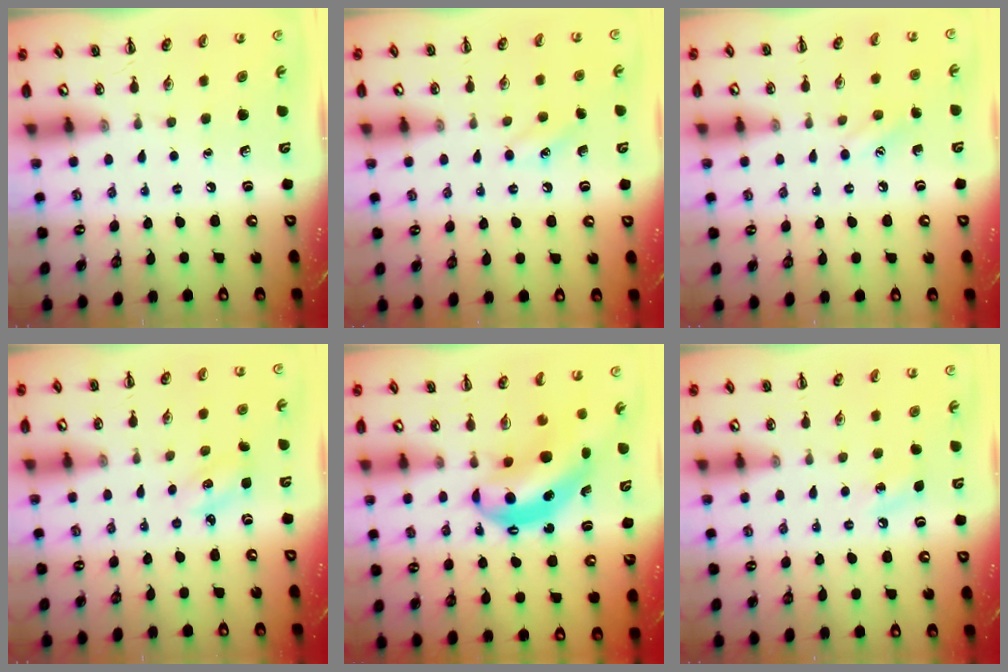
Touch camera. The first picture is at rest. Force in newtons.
{"total": 6.9, "press": 6.7, "slide": 1.8}
{"total": 7.3, "press": 7.1, "slide": 1.8}
{"total": 3.1, "press": 2.9, "slide": 1.0}
{"total": 7.2, "press": 7.0, "slide": 1.5}
{"total": 4.5, "press": 4.3, "slide": 1.2}